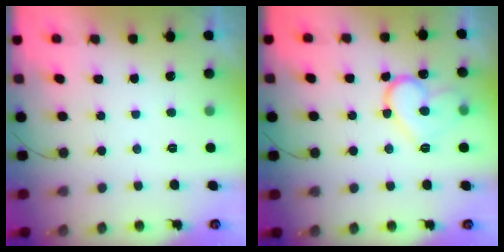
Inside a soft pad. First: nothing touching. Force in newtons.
{"total": 14.2, "press": 14.1, "slide": 1.2}